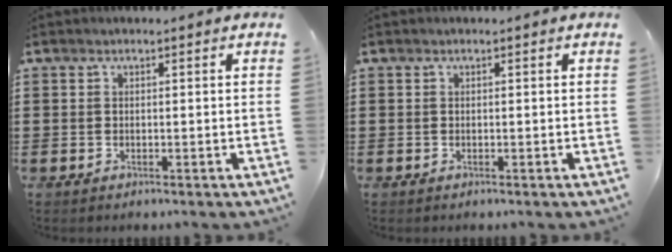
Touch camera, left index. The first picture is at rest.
{"total": 0.0}